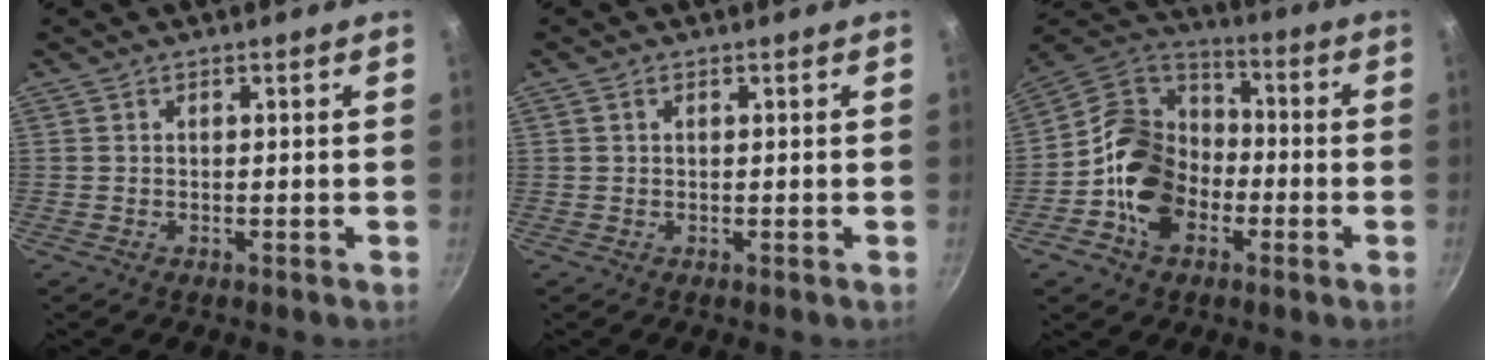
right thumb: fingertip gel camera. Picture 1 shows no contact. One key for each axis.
{"total": 0.8, "fx": 0.3, "fy": 0.6, "fz": 0.5, "tx": -0.009, "ty": 0.002, "tz": 0.006}
{"total": 16.3, "fx": -4.5, "fy": 12.5, "fz": 9.4, "tx": -0.139, "ty": 0.042, "tz": -0.100}